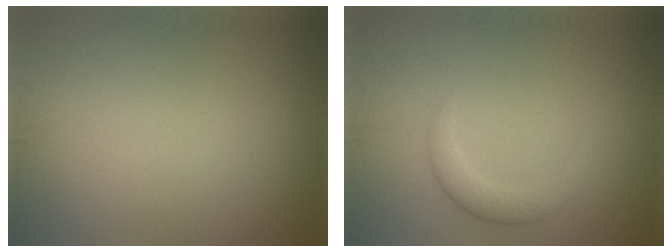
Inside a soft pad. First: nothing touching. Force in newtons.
{"total": 2.3, "press": 2.3, "slide": 0.1}